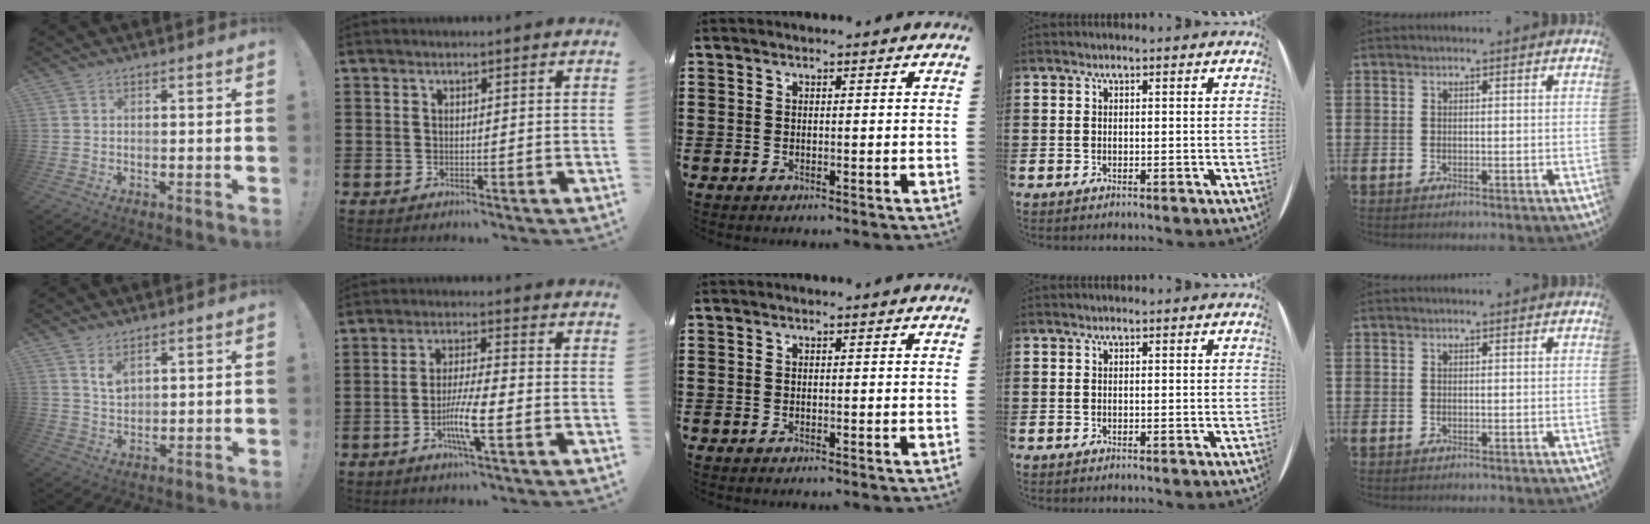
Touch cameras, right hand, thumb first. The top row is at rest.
{"thumb": {"total": 6.3, "force": [3.8, 2.3, 4.5], "torque": [-0.078, -0.021, 0.066]}, "index": {"total": 8.6, "force": [-2.7, 1.0, 8.2], "torque": [-0.159, -0.014, -0.051]}}